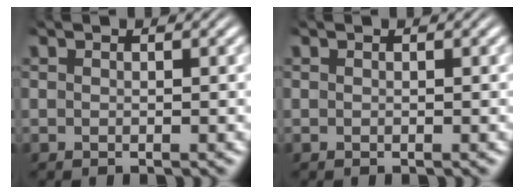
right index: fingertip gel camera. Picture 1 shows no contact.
{"total": 0.0}